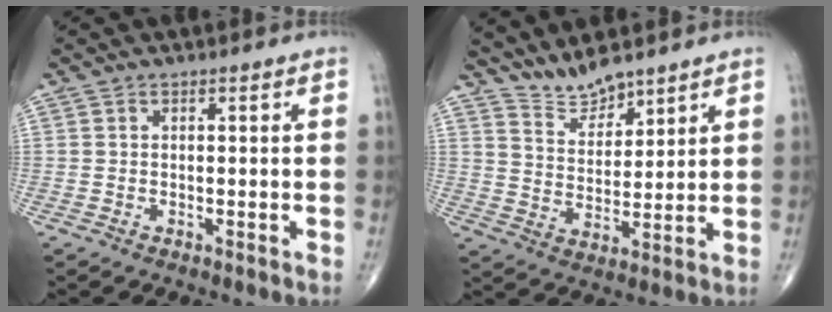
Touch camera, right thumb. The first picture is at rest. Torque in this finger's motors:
{"motor_torque": [-0.50, -0.13, -0.07, 0.29, -0.01]}